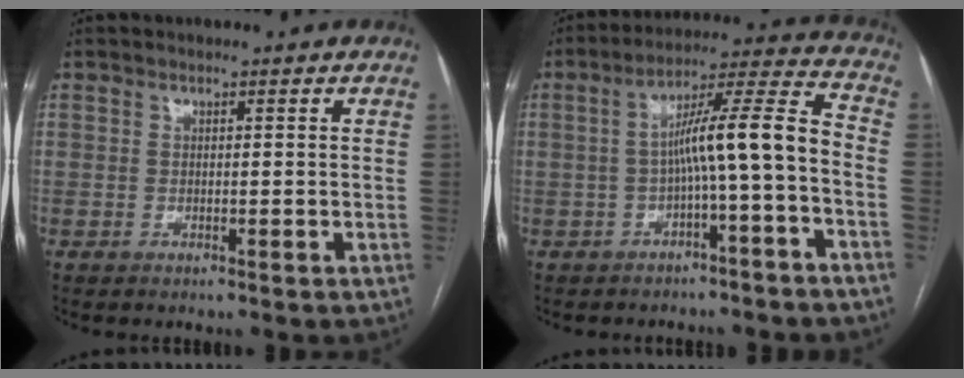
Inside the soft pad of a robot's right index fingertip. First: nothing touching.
{"total": 10.4, "force": [-2.4, -0.1, 10.1], "torque": [-0.159, 0.037, -0.038]}